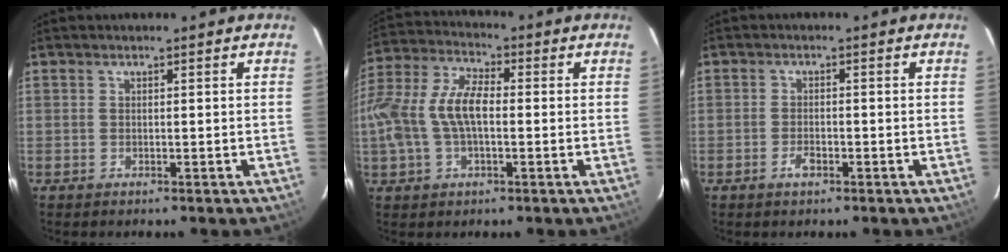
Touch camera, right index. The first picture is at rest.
{"total": 13.0, "force": [-1.1, 6.6, 11.1], "torque": [-0.238, 0.015, -0.020]}
{"total": 2.3, "force": [-1.3, 1.1, 1.6], "torque": [-0.035, 0.000, -0.024]}